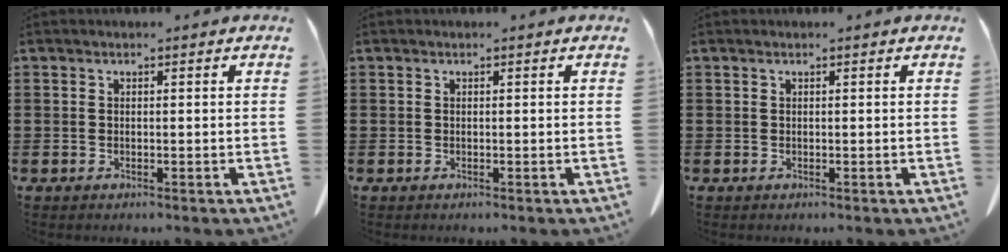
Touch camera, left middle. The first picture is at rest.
{"total": 0.0}
{"total": 0.0}